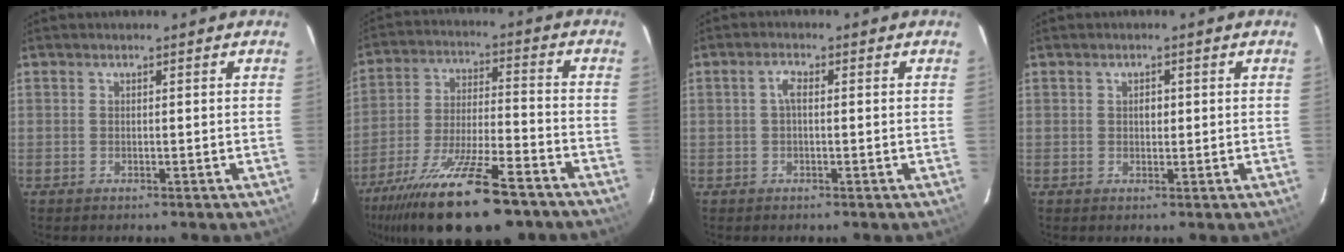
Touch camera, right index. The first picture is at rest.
{"total": 22.5, "force": [-16.7, 5.6, 14.0], "torque": [-0.274, -0.052, -0.271]}
{"total": 2.0, "force": [0.1, 0.8, 1.8], "torque": [-0.038, 0.008, 0.001]}
{"total": 1.4, "force": [0.2, 1.1, 0.8], "torque": [-0.012, 0.005, 0.003]}